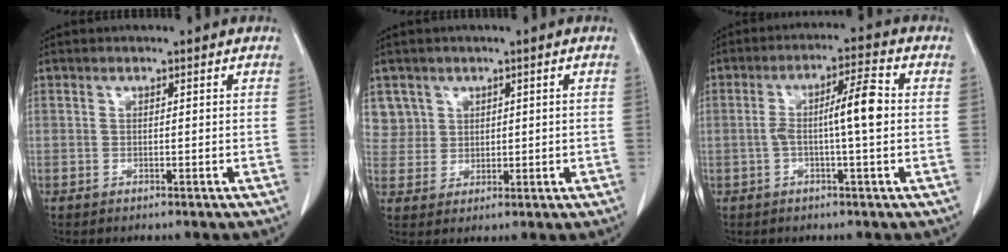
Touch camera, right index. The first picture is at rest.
{"total": 4.9, "force": [2.3, 4.3, -0.3], "torque": [0.015, 0.009, 0.051]}
{"total": 6.9, "force": [-0.2, 0.5, 6.9], "torque": [-0.120, 0.015, -0.006]}